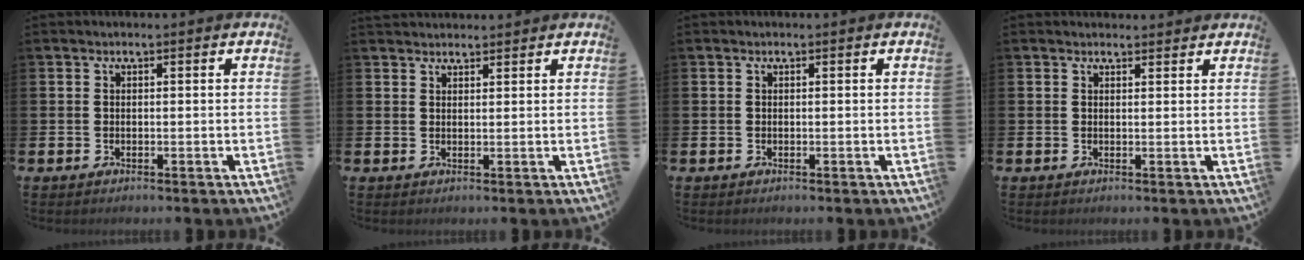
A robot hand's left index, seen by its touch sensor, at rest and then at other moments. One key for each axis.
{"total": 1.8, "fx": 1.8, "fy": 0.5, "fz": 0.0, "tx": 0.007, "ty": -0.006, "tz": 0.031}
{"total": 0.0}
{"total": 1.1, "fx": 1.1, "fy": 0.3, "fz": 0.0, "tx": 0.008, "ty": -0.003, "tz": 0.019}